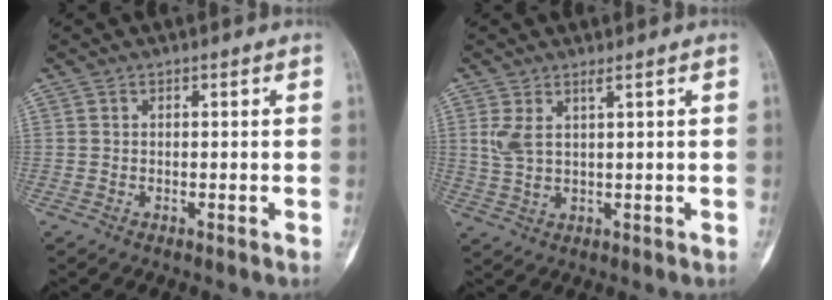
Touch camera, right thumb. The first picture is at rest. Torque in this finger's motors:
{"motor_torque": [0.02, 0.03, 0.00, 0.00, 0.15]}